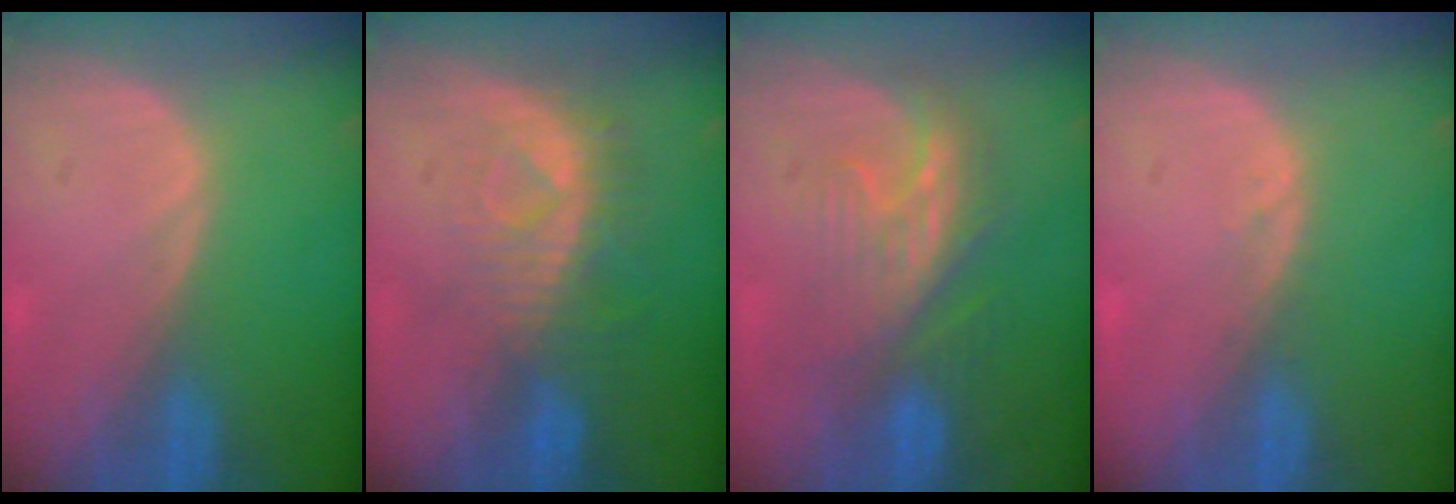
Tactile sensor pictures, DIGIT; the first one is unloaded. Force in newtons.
{"total": 8.0, "press": 7.2, "slide": 3.5}
{"total": 7.7, "press": 7.5, "slide": 1.5}
{"total": 1.0, "press": 0.9, "slide": 0.3}